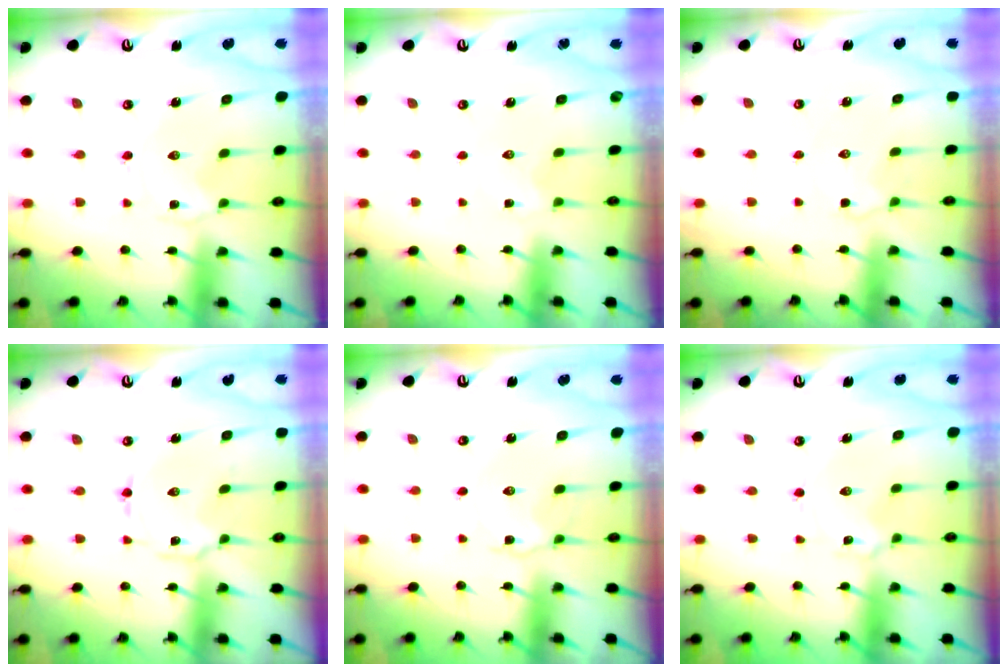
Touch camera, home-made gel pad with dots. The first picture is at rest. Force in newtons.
{"total": 2.2, "press": 2.2, "slide": 0.3}
{"total": 2.6, "press": 2.5, "slide": 0.7}
{"total": 4.6, "press": 4.6, "slide": 0.4}
{"total": 2.7, "press": 2.7, "slide": 0.2}
{"total": 1.7, "press": 1.7, "slide": 0.1}